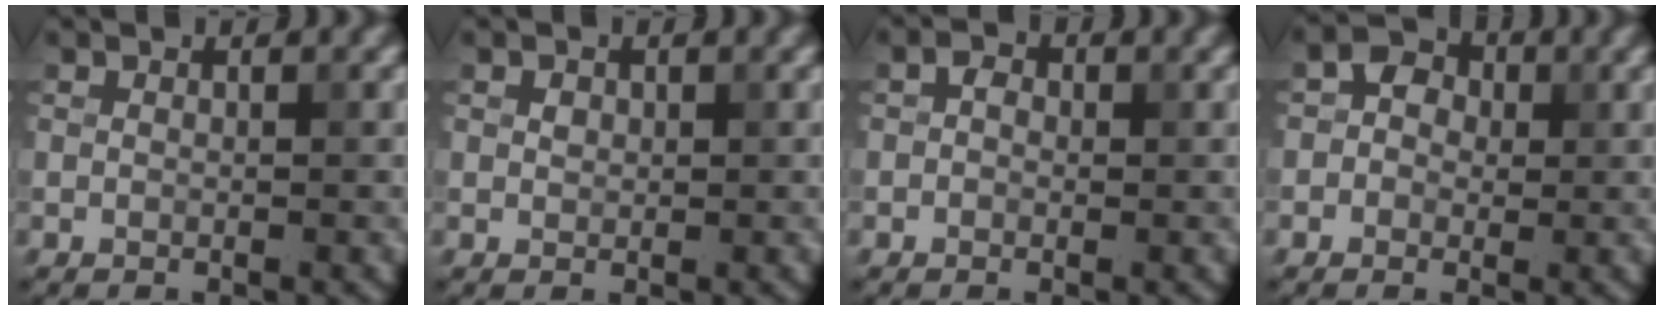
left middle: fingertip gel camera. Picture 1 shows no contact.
{"total": 1.6, "force": [0.8, 1.0, 0.9], "torque": [-0.020, 0.012, 0.011]}
{"total": 0.8, "force": [-0.2, 0.7, 0.3], "torque": [0.001, 0.005, -0.003]}
{"total": 2.9, "force": [0.2, 2.6, 1.3], "torque": [0.001, 0.012, -0.015]}